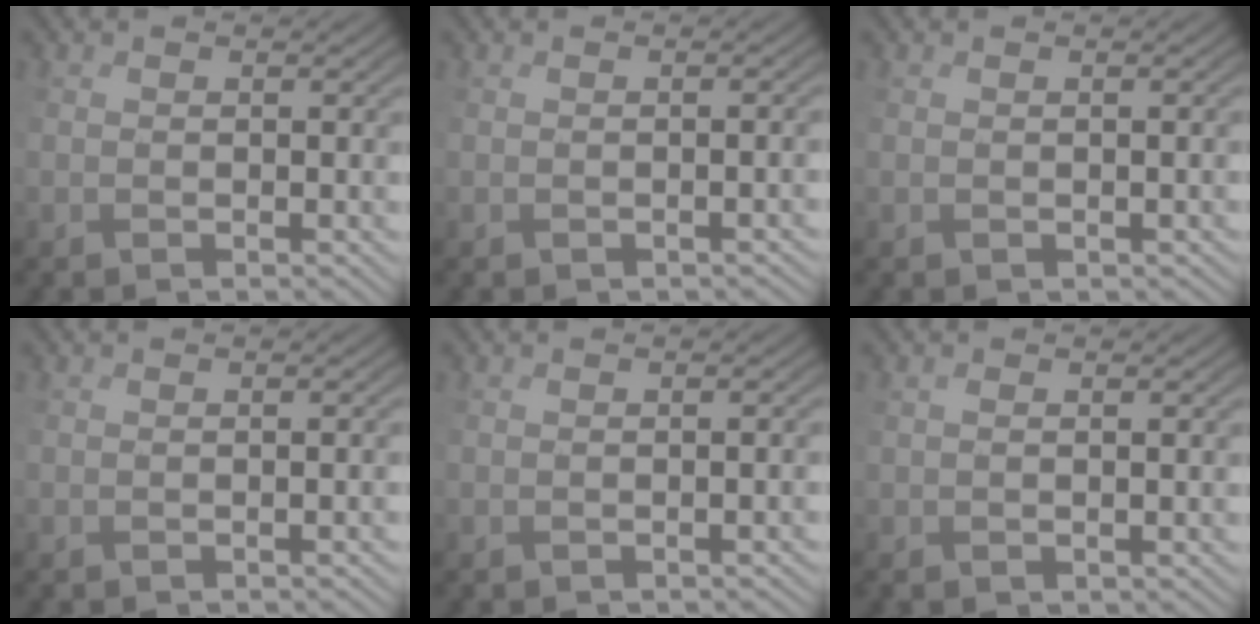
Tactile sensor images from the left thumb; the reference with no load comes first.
{"total": 2.0, "force": [-1.4, 0.8, 1.1], "torque": [-0.002, 0.000, -0.010]}
{"total": 1.1, "force": [-0.5, 0.8, 0.6], "torque": [-0.004, -0.003, -0.002]}
{"total": 1.2, "force": [-0.9, 0.4, 0.7], "torque": [0.000, 0.002, -0.006]}
{"total": 1.6, "force": [-1.2, 0.6, 0.9], "torque": [-0.001, 0.000, -0.007]}
{"total": 0.8, "force": [-0.4, 0.4, 0.5], "torque": [-0.003, -0.003, 0.002]}